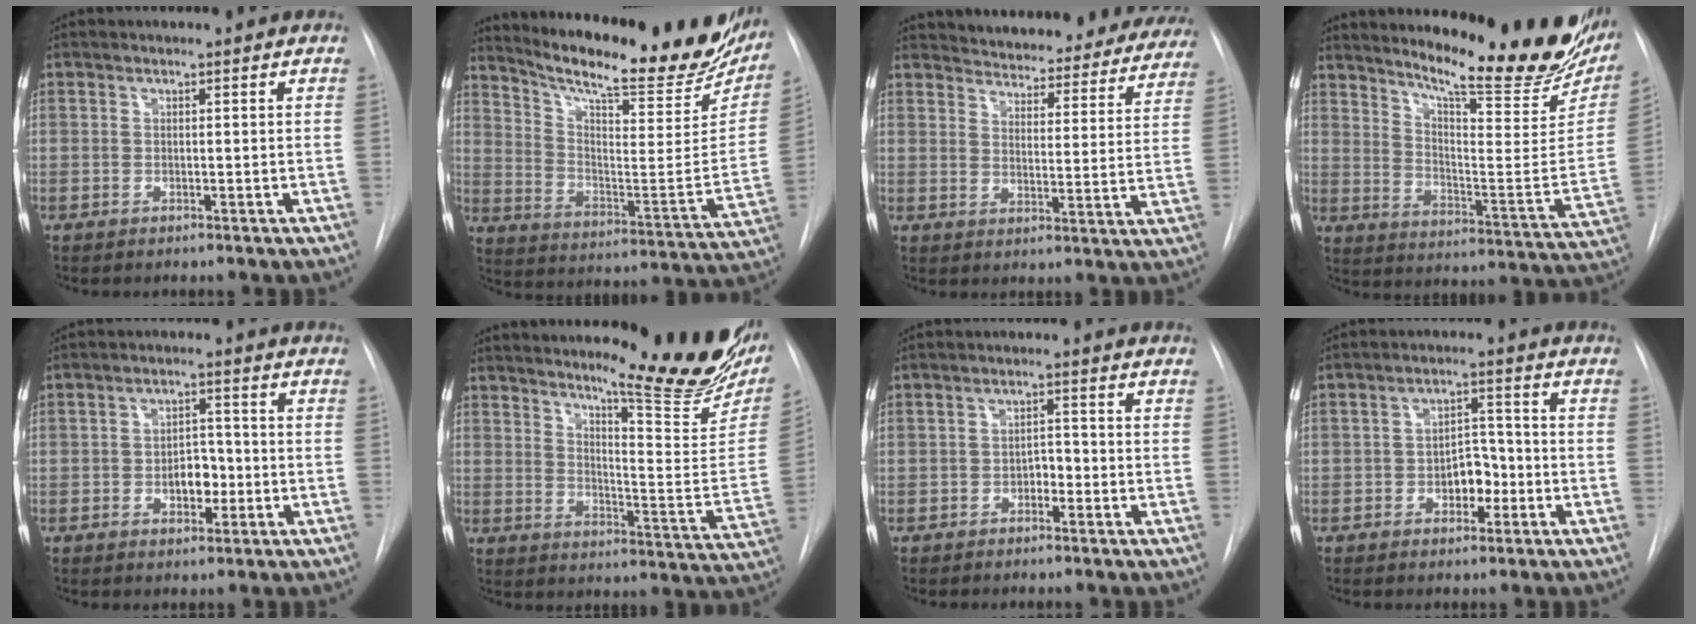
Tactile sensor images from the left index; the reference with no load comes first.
{"total": 27.3, "force": [22.8, 5.5, 13.8], "torque": [-0.214, -0.055, 0.305]}
{"total": 28.0, "force": [26.2, 6.9, 6.8], "torque": [-0.101, -0.061, 0.310]}
{"total": 24.6, "force": [20.2, 3.6, 13.5], "torque": [-0.202, -0.075, 0.265]}
{"total": 4.5, "force": [-1.2, 2.7, 3.4], "torque": [-0.047, 0.009, -0.015]}
{"total": 21.8, "force": [17.4, 2.3, 12.9], "torque": [-0.179, -0.075, 0.224]}
{"total": 2.1, "force": [-1.1, 1.2, 1.4], "torque": [-0.013, 0.008, -0.019]}
{"total": 4.9, "force": [-1.7, 3.0, 3.5], "torque": [-0.050, 0.014, -0.027]}